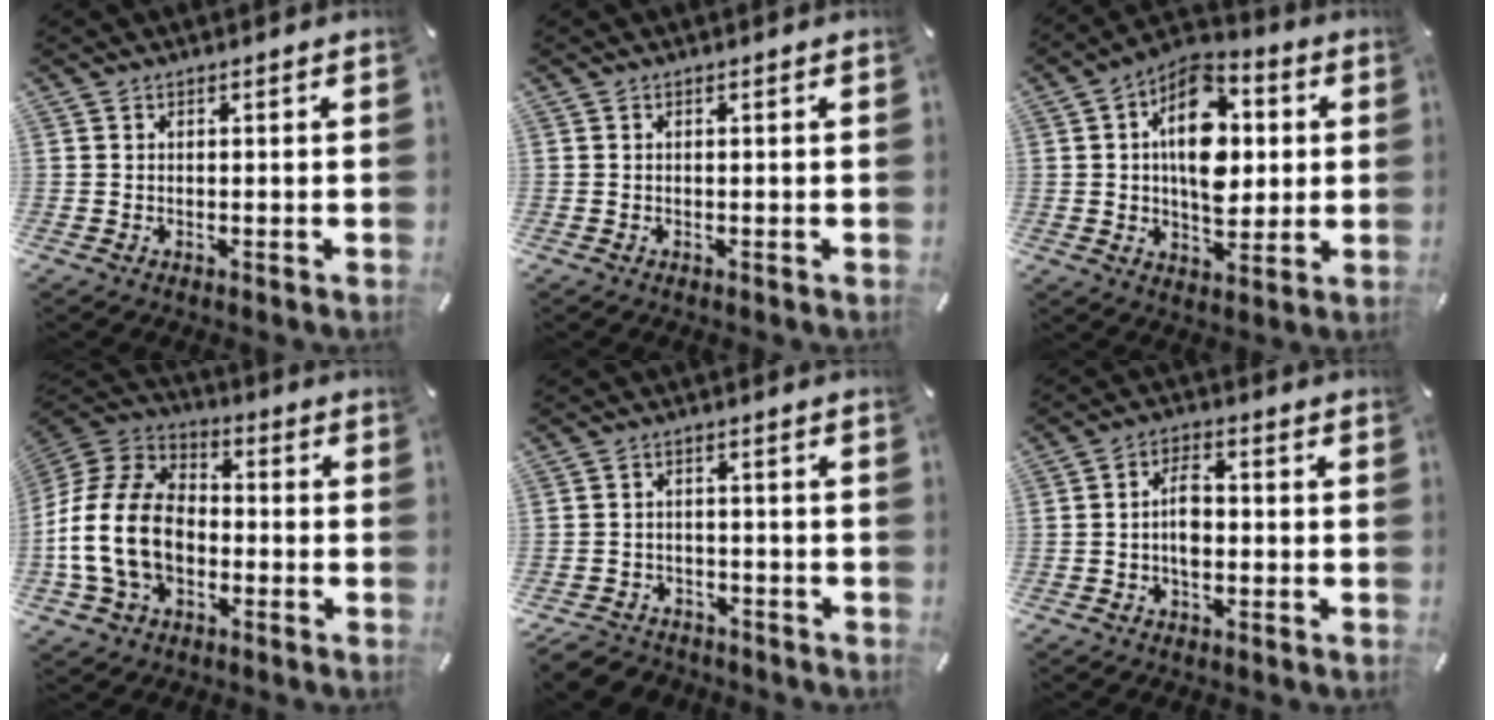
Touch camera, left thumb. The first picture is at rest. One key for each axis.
{"total": 0.0}
{"total": 16.1, "fx": 2.4, "fy": 10.6, "fz": 11.9, "tx": -0.195, "ty": -0.006, "tz": 0.040}
{"total": 16.3, "fx": -4.0, "fy": 11.7, "fz": 10.7, "tx": -0.239, "ty": 0.032, "tz": -0.073}
{"total": 4.3, "fx": -3.3, "fy": 2.6, "fz": 1.0, "tx": -0.026, "ty": 0.015, "tz": -0.066}
{"total": 5.8, "fx": -0.9, "fy": 3.4, "fz": 4.6, "tx": -0.079, "ty": 0.007, "tz": -0.018}